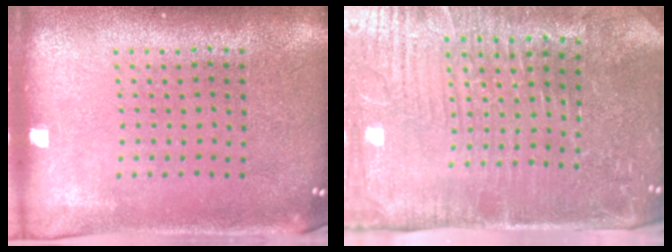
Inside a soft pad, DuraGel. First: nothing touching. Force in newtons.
{"total": 5.0, "press": 4.5, "slide": 2.2}